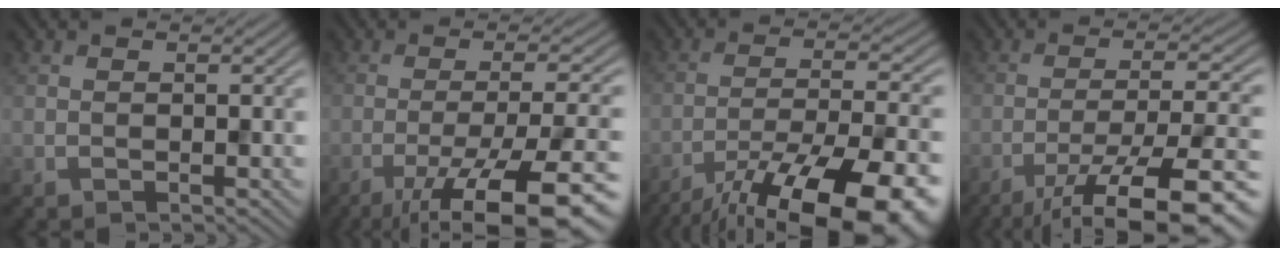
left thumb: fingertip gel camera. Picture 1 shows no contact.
{"total": 15.5, "force": [-8.5, 4.0, 12.4], "torque": [-0.180, -0.007, -0.124]}
{"total": 18.9, "force": [-13.5, 5.5, 12.1], "torque": [-0.154, -0.025, -0.198]}
{"total": 15.2, "force": [-9.5, 3.5, 11.3], "torque": [-0.171, -0.017, -0.137]}